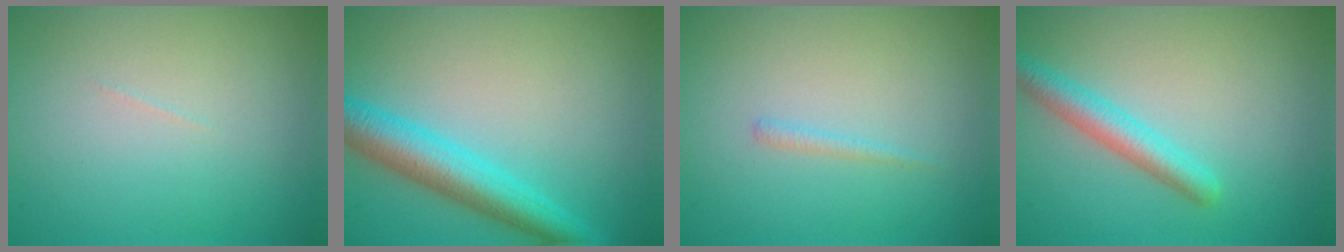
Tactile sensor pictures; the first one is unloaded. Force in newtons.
{"total": 5.4, "press": 5.4, "slide": 0.3}
{"total": 0.7, "press": 0.7, "slide": 0.1}
{"total": 3.0, "press": 3.0, "slide": 0.1}